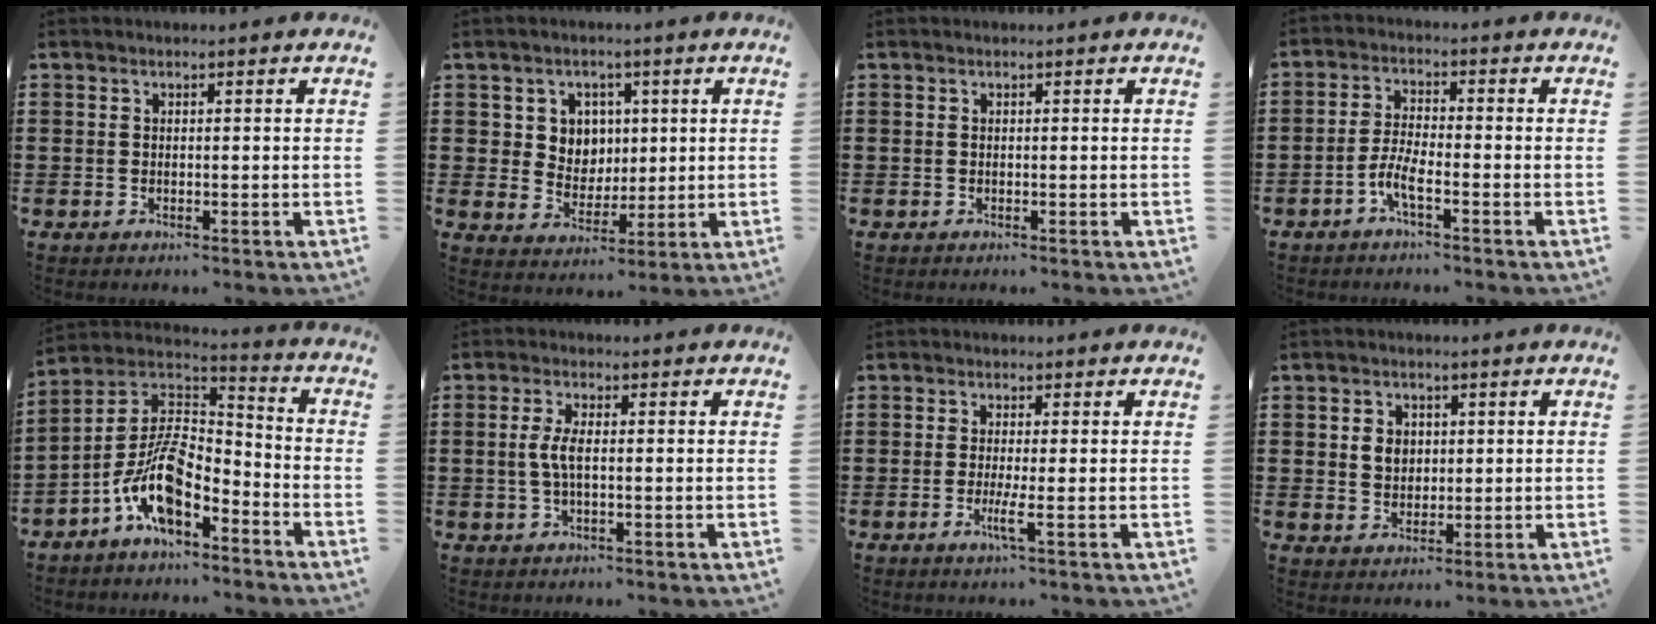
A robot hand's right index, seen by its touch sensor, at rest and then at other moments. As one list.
[{"total": 5.2, "force": [1.8, 4.7, 1.1], "torque": [-0.047, 0.014, 0.032]}, {"total": 0.0}, {"total": 4.3, "force": [-2.5, 0.6, 3.5], "torque": [-0.089, -0.011, -0.053]}, {"total": 10.5, "force": [-5.9, 4.1, 7.7], "torque": [-0.184, -0.008, -0.120]}, {"total": 3.5, "force": [-0.2, 1.0, 3.3], "torque": [-0.075, -0.003, -0.009]}, {"total": 3.1, "force": [-1.0, -0.3, 2.9], "torque": [-0.060, -0.016, -0.020]}, {"total": 3.2, "force": [0.7, 2.7, 1.6], "torque": [-0.040, 0.011, 0.010]}]